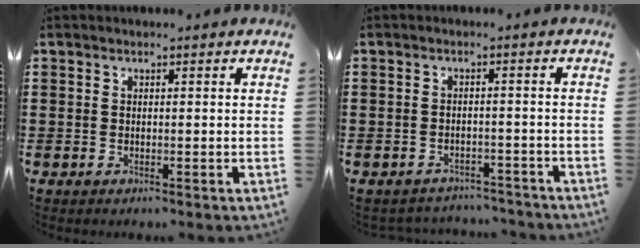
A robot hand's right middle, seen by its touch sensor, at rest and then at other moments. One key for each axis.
{"total": 2.3, "fx": -2.3, "fy": 0.4, "fz": 0.0, "tx": -0.007, "ty": 0.000, "tz": -0.050}